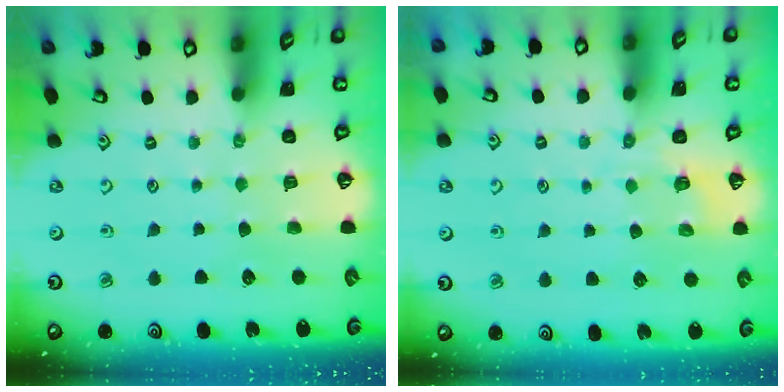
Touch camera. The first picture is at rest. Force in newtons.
{"total": 2.3, "press": 1.7, "slide": 1.6}